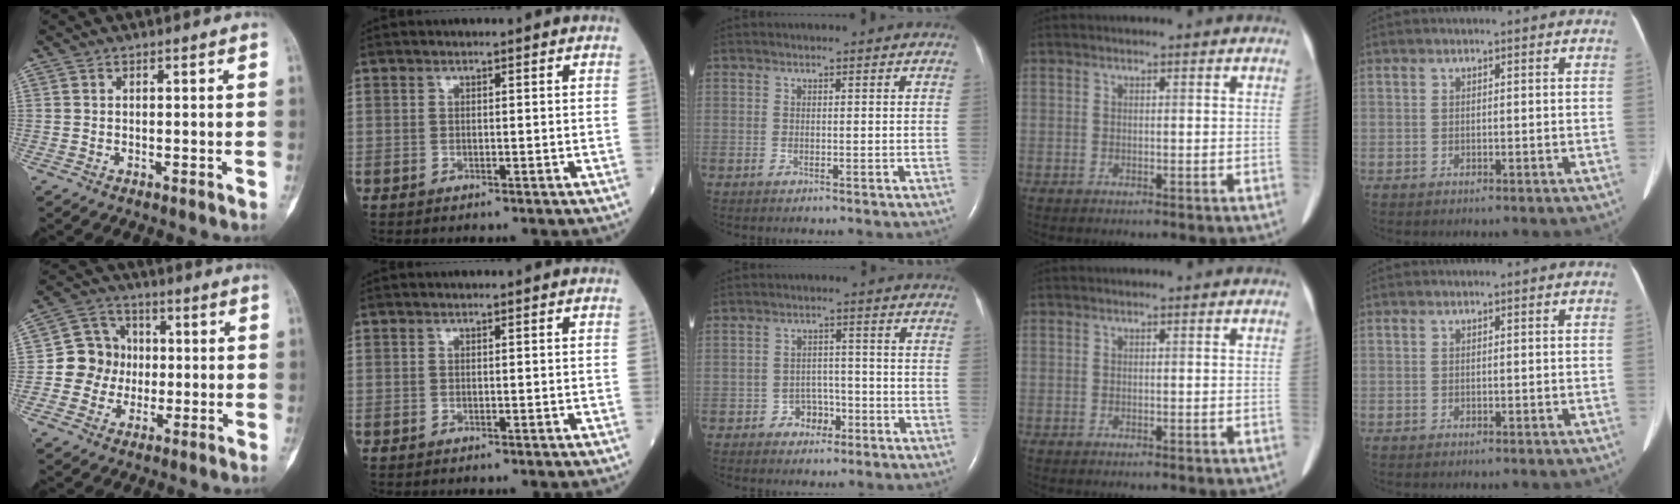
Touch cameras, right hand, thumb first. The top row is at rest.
{"thumb": {"total": 9.0, "force": [-0.6, 8.5, 2.9], "torque": [-0.008, 0.022, -0.018]}, "middle": {"total": 3.5, "force": [-2.0, 2.7, 1.1], "torque": [-0.010, 0.012, -0.028]}}